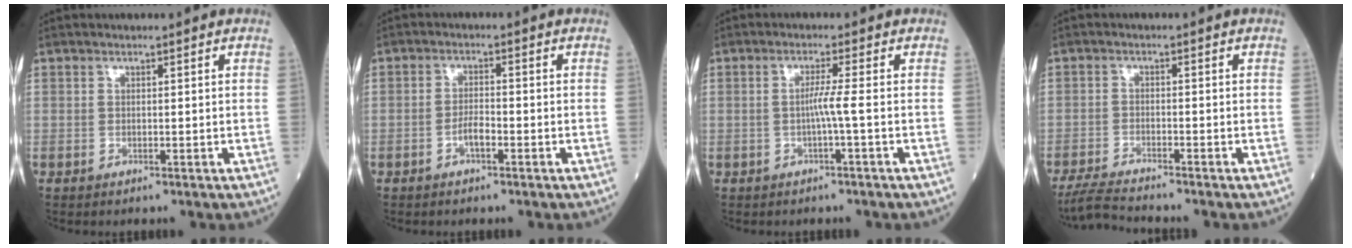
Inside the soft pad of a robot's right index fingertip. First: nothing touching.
{"total": 2.4, "force": [-1.2, 0.7, 2.0], "torque": [-0.033, 0.004, -0.022]}
{"total": 2.5, "force": [-0.7, -0.9, 2.3], "torque": [-0.041, 0.000, -0.015]}
{"total": 4.2, "force": [-4.0, -0.8, 1.1], "torque": [-0.025, -0.022, -0.075]}